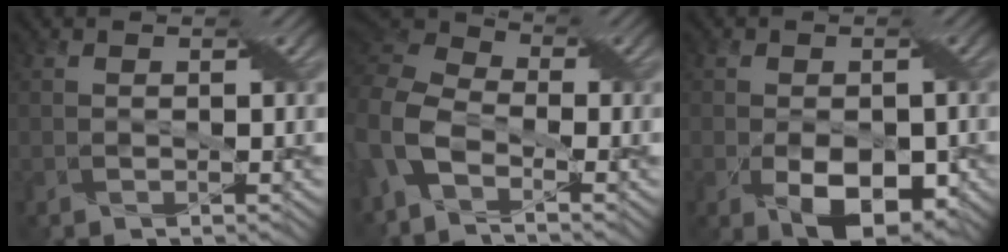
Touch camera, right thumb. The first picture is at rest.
{"total": 9.1, "force": [-3.4, 5.7, 6.3], "torque": [-0.184, -0.010, -0.080]}
{"total": 7.9, "force": [-2.2, 4.8, 5.9], "torque": [-0.123, -0.035, -0.023]}